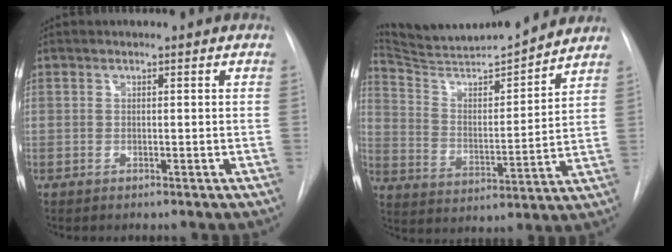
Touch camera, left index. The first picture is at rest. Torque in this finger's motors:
{"motor_torque": [0.56, -1.13, -0.39, 0.00]}